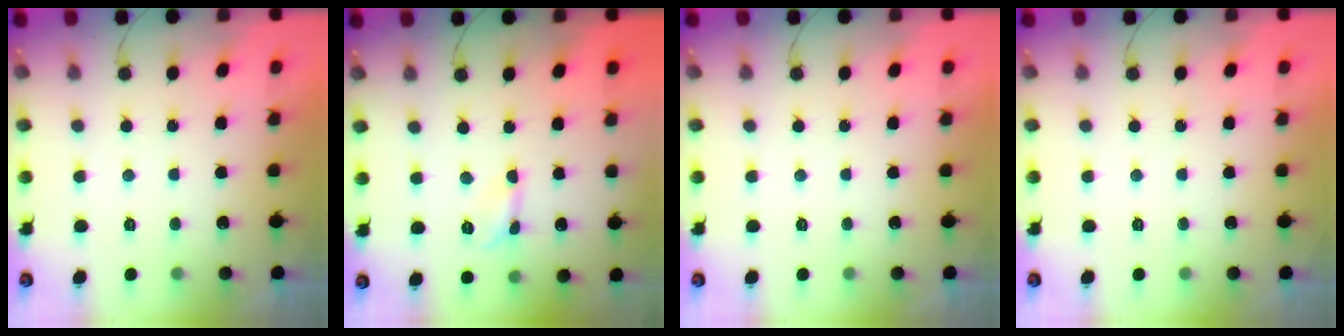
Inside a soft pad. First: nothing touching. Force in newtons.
{"total": 2.5, "press": 2.5, "slide": 0.3}
{"total": 0.0}
{"total": 0.0}